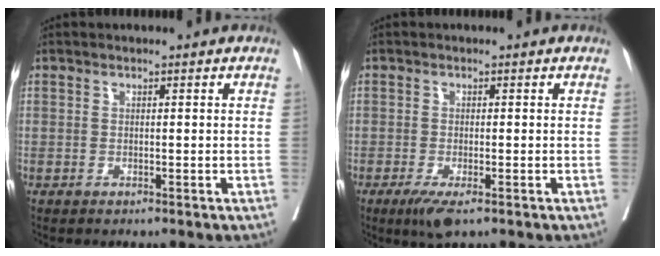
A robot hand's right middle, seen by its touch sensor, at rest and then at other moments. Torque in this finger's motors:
{"motor_torque": [0.97, -0.63, 0.10, 0.04]}